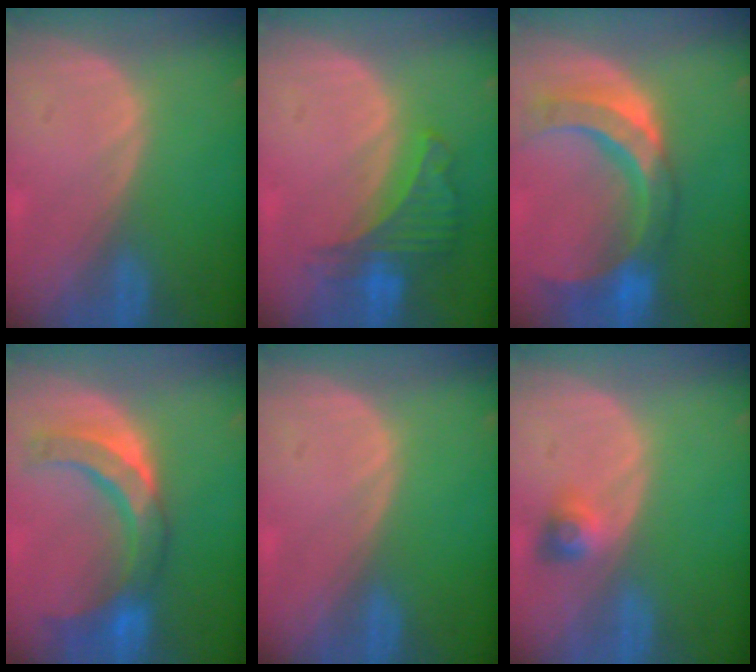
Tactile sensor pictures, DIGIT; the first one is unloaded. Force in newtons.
{"total": 6.3, "press": 5.9, "slide": 2.3}
{"total": 11.6, "press": 9.8, "slide": 6.2}
{"total": 9.0, "press": 8.8, "slide": 1.8}
{"total": 0.0}
{"total": 2.9, "press": 2.7, "slide": 1.2}